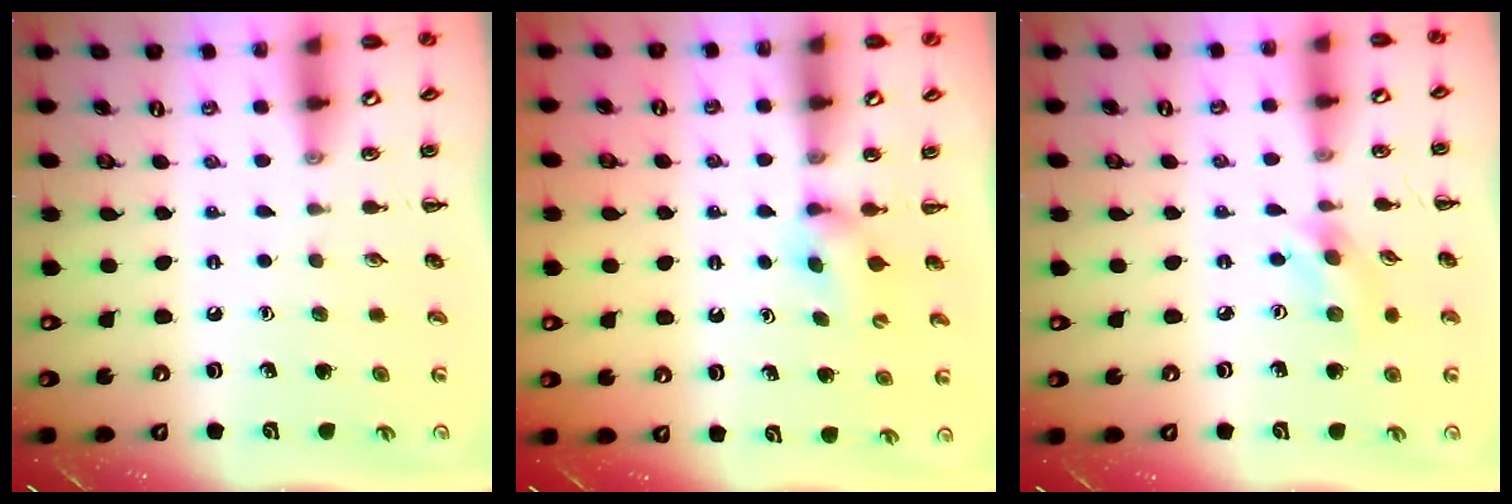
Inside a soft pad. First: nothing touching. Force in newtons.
{"total": 3.6, "press": 3.4, "slide": 1.1}
{"total": 3.1, "press": 3.0, "slide": 0.7}